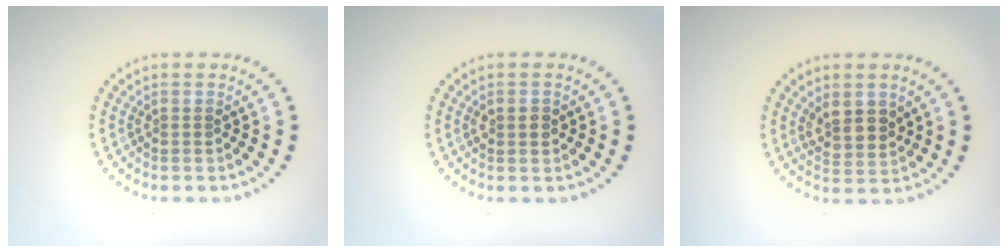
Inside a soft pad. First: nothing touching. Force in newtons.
{"total": 1.6, "press": 1.6, "slide": 0.1}
{"total": 2.9, "press": 2.6, "slide": 1.2}